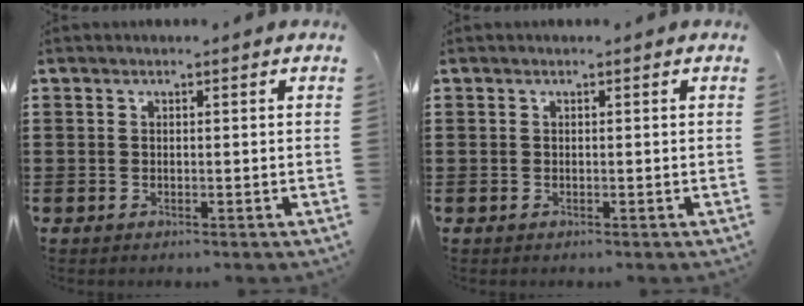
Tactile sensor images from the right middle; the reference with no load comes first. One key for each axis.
{"total": 0.0}